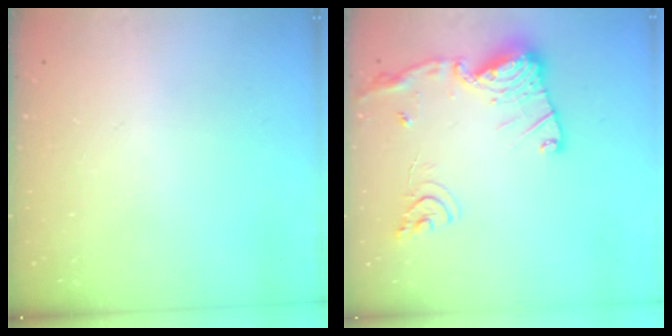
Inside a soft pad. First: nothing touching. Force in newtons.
{"total": 16.3, "press": 16.2, "slide": 1.5}